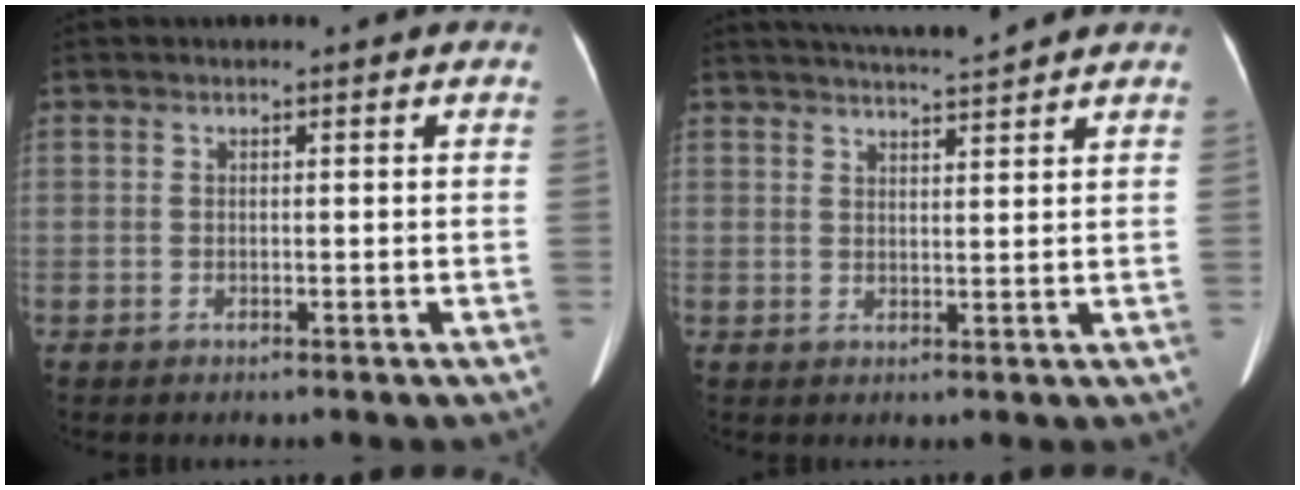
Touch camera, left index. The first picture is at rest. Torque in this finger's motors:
{"motor_torque": [0.02, -0.32, 0.01, 0.00]}